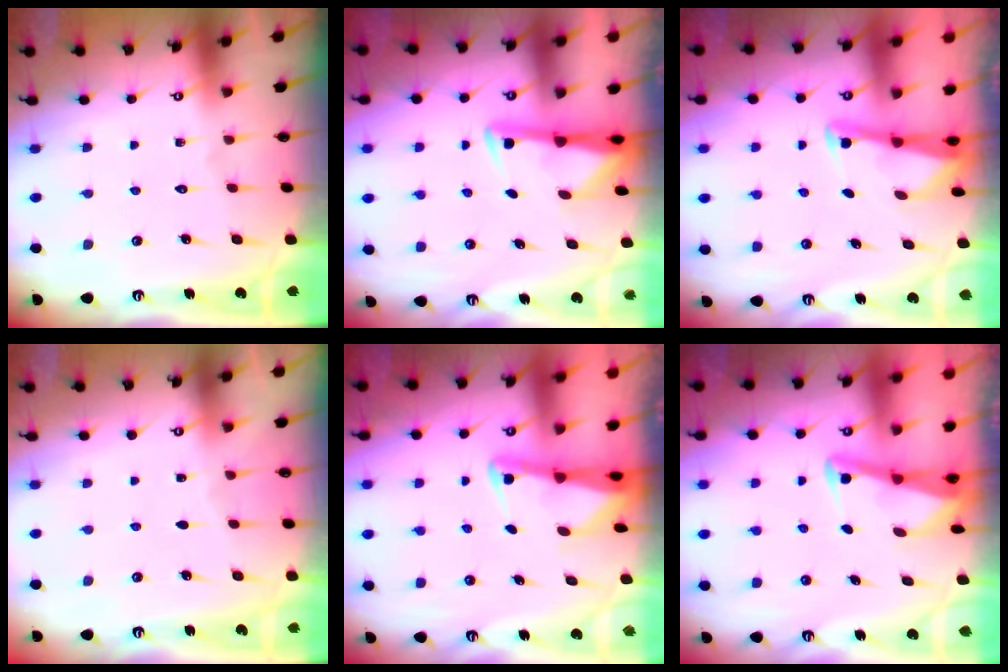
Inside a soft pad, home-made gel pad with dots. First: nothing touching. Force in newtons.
{"total": 2.8, "press": 2.7, "slide": 0.5}
{"total": 2.9, "press": 2.9, "slide": 0.2}
{"total": 2.4, "press": 2.4, "slide": 0.3}
{"total": 2.4, "press": 2.4, "slide": 0.3}
{"total": 3.0, "press": 3.0, "slide": 0.5}